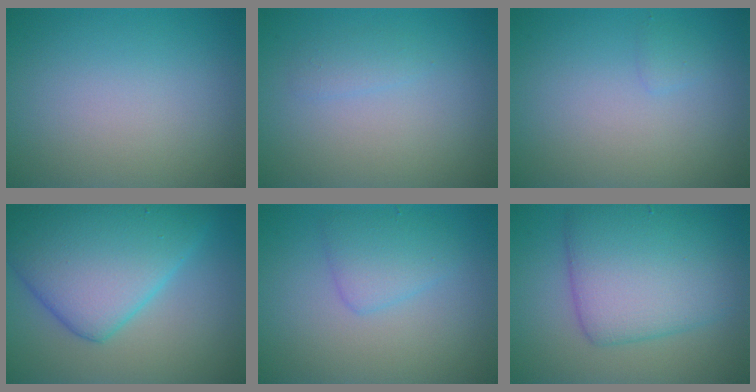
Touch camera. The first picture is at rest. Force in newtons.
{"total": 1.0, "press": 1.0, "slide": 0.0}
{"total": 0.7, "press": 0.7, "slide": 0.0}
{"total": 10.1, "press": 10.1, "slide": 0.3}
{"total": 2.5, "press": 2.5, "slide": 0.1}
{"total": 7.3, "press": 7.3, "slide": 0.1}